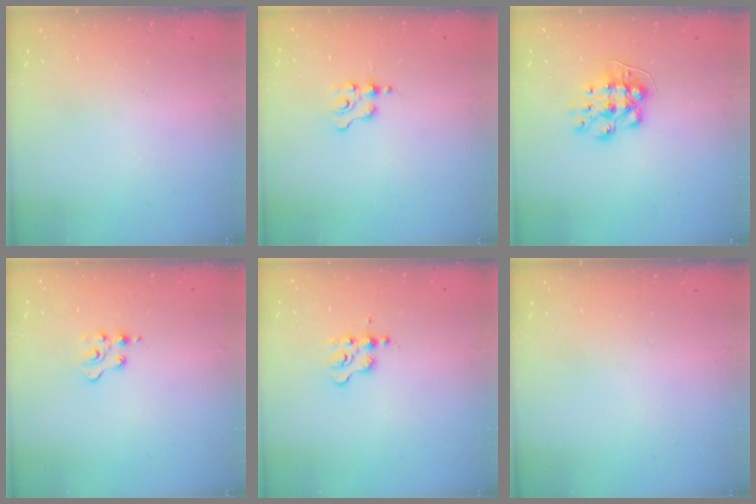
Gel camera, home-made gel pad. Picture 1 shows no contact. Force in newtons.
{"total": 2.0, "press": 2.0, "slide": 0.2}
{"total": 8.8, "press": 8.8, "slide": 0.4}
{"total": 2.6, "press": 2.5, "slide": 0.4}
{"total": 2.4, "press": 2.4, "slide": 0.3}
{"total": 0.0}